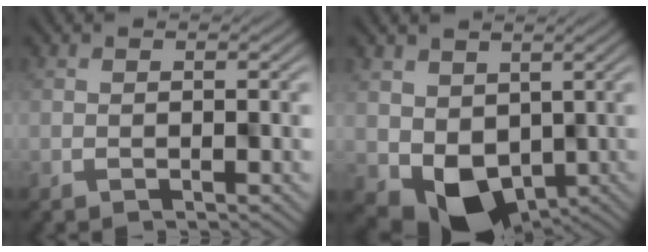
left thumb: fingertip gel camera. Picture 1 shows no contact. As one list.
[{"total": 8.5, "force": [-0.4, 7.1, 4.8], "torque": [-0.080, -0.045, 0.013]}]